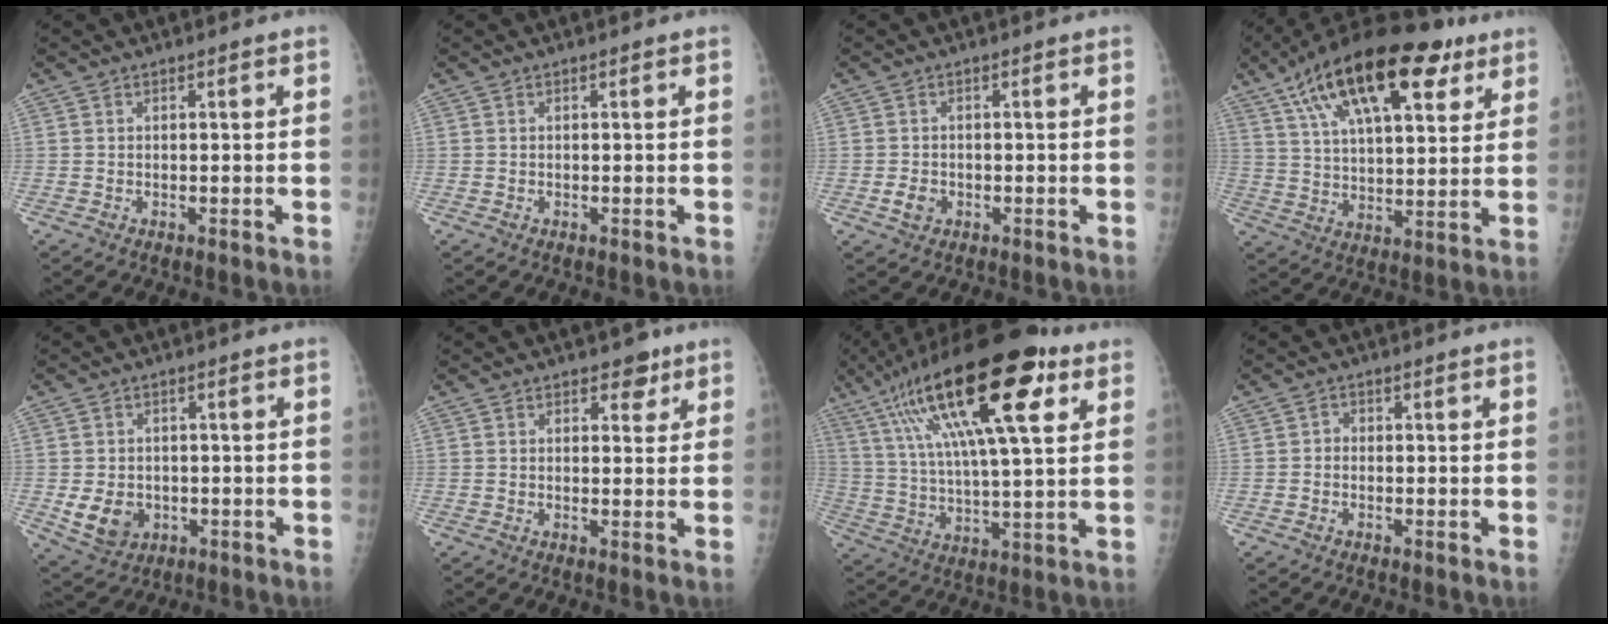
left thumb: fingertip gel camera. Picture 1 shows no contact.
{"total": 0.0}
{"total": 2.6, "force": [-0.9, 2.0, 1.4], "torque": [-0.019, 0.002, -0.012]}
{"total": 23.5, "force": [12.5, 9.9, 17.3], "torque": [-0.268, -0.009, 0.207]}
{"total": 6.6, "force": [-1.3, 5.4, 3.6], "torque": [-0.047, 0.002, -0.006]}
{"total": 3.6, "force": [2.2, 2.2, 1.8], "torque": [0.001, -0.009, 0.027]}
{"total": 25.7, "force": [11.9, 7.5, 21.5], "torque": [-0.364, -0.004, 0.197]}
{"total": 1.2, "force": [-0.4, 1.0, 0.5], "torque": [0.002, 0.005, -0.012]}